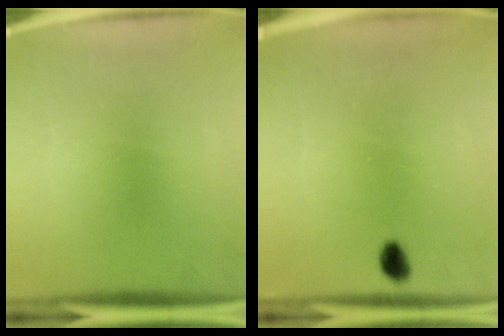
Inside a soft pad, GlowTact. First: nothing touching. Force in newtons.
{"total": 2.1}